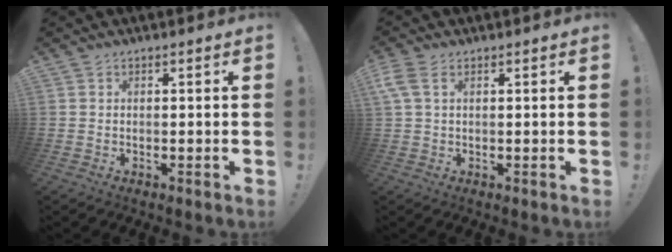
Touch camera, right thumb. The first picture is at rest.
{"total": 4.3, "force": [1.5, 2.2, 3.4], "torque": [-0.081, 0.001, 0.026]}